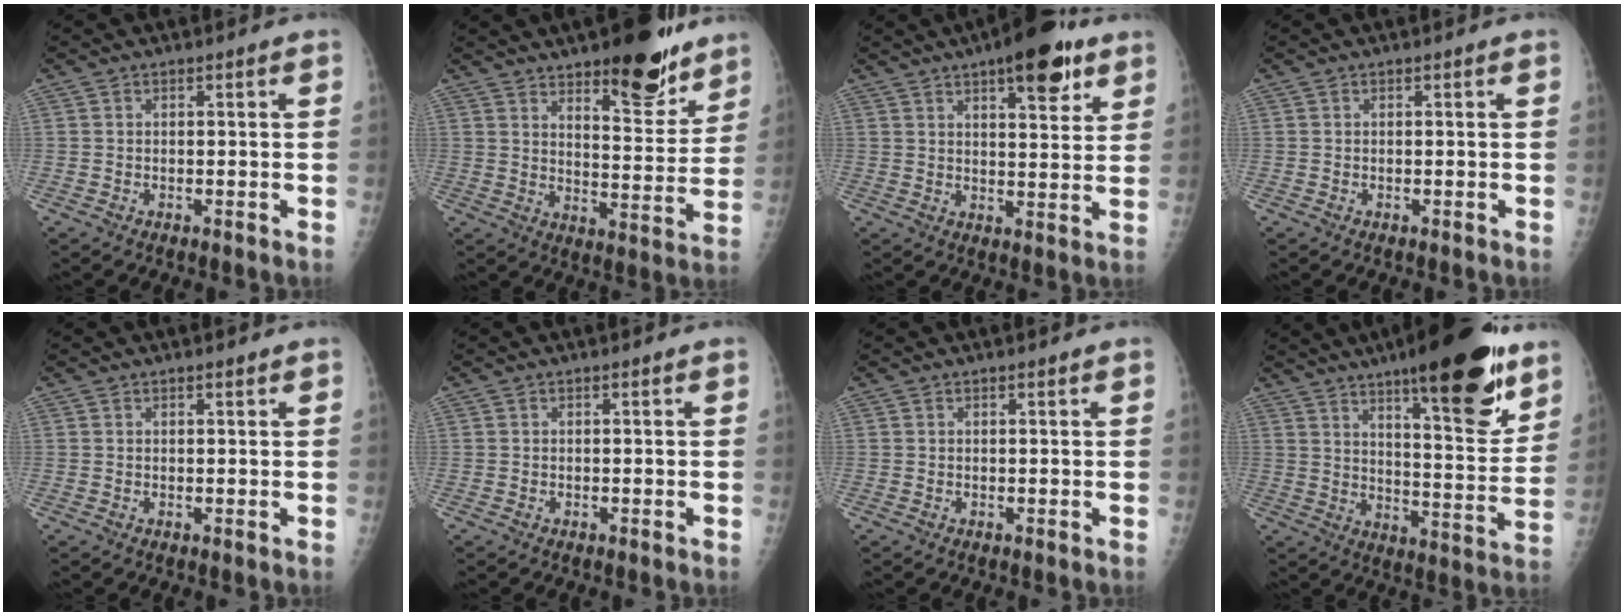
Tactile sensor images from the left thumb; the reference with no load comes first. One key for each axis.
{"total": 15.1, "fx": 10.5, "fy": 5.2, "fz": 9.6, "tx": -0.090, "ty": -0.072, "tz": 0.157}
{"total": 12.2, "fx": 7.1, "fy": 4.5, "fz": 8.9, "tx": -0.095, "ty": -0.029, "tz": 0.096}
{"total": 0.0}
{"total": 0.8, "fx": 0.6, "fy": 0.2, "fz": 0.4, "tx": -0.007, "ty": -0.003, "tz": 0.009}
{"total": 0.0}
{"total": 0.5, "fx": 0.4, "fy": 0.1, "fz": 0.3, "tx": -0.007, "ty": -0.003, "tz": 0.006}
{"total": 22.0, "fx": 13.9, "fy": 5.5, "fz": 16.0, "tx": -0.202, "ty": -0.075, "tz": 0.207}